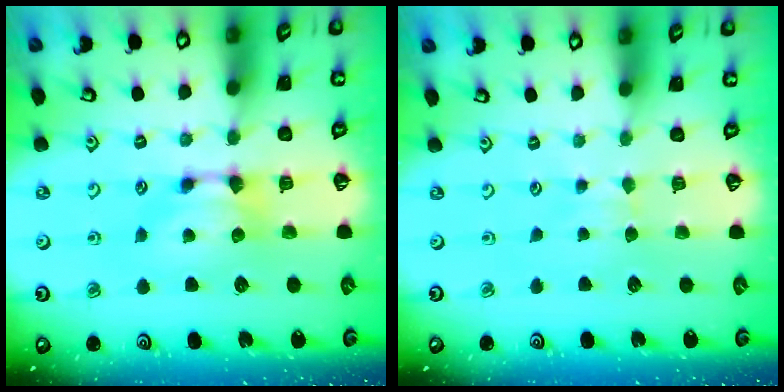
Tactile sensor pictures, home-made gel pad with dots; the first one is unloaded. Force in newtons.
{"total": 2.1, "press": 2.1, "slide": 0.4}